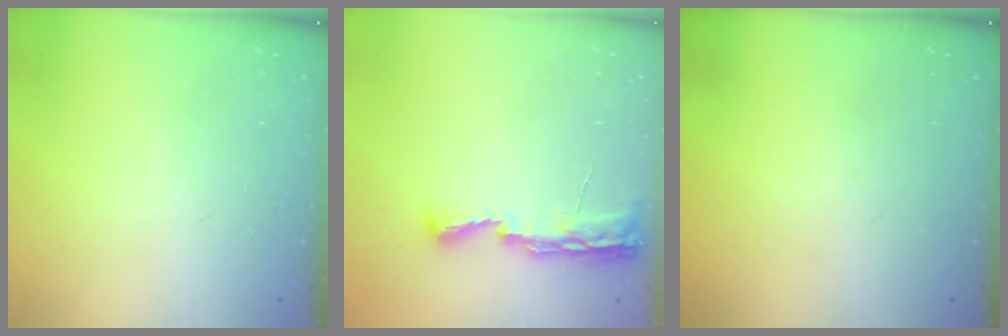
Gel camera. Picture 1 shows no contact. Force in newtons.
{"total": 8.1, "press": 8.0, "slide": 0.9}
{"total": 0.0}